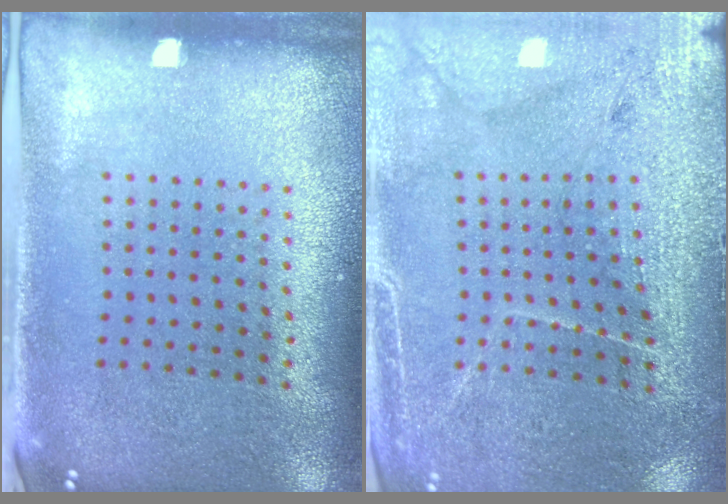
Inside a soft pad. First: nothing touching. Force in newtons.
{"total": 3.0, "press": 2.9, "slide": 0.4}